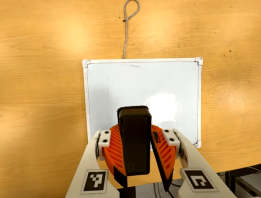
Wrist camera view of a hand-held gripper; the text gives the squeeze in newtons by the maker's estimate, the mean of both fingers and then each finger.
{"total": 9.5, "left": 10.0, "right": 9.0}